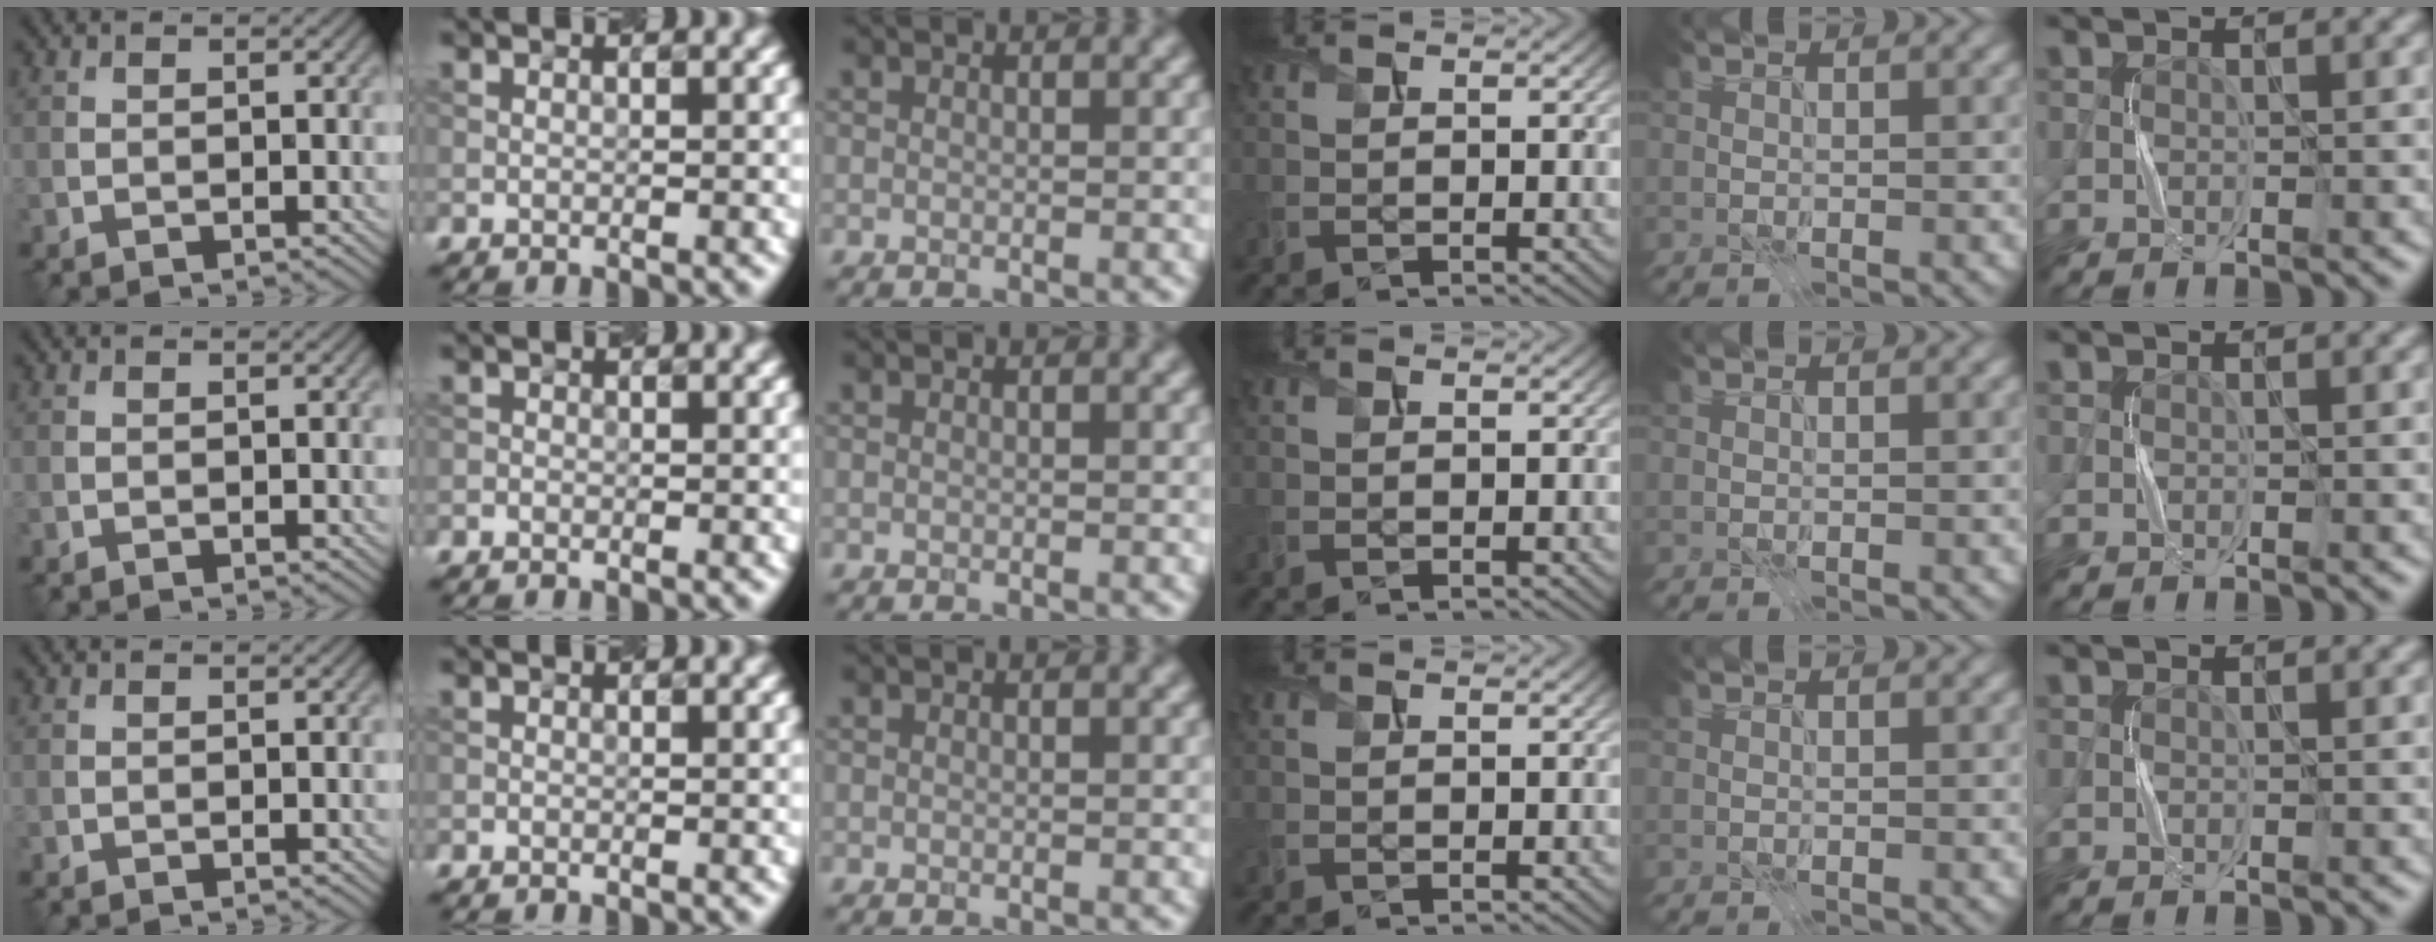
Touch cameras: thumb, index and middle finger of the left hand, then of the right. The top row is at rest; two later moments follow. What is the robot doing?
{"motion": "press", "object": "sticky note"}